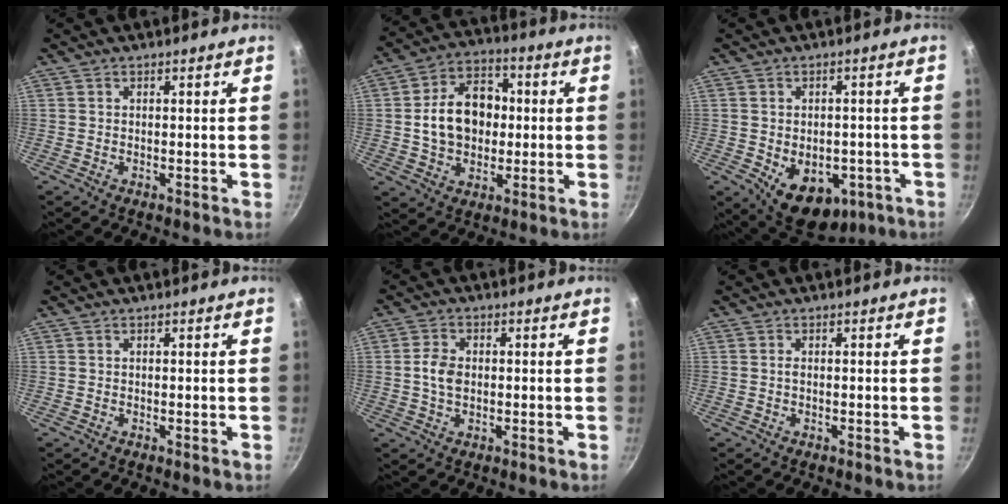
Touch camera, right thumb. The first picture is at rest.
{"total": 14.0, "force": [0.5, 10.5, 9.2], "torque": [-0.120, 0.023, 0.002]}
{"total": 12.7, "force": [-4.0, 8.6, 8.5], "torque": [-0.082, -0.004, -0.036]}
{"total": 0.0}
{"total": 4.6, "force": [0.0, 3.2, 3.3], "torque": [-0.058, 0.008, -0.004]}
{"total": 0.5, "force": [-0.1, 0.2, 0.5], "torque": [-0.009, 0.002, -0.003]}